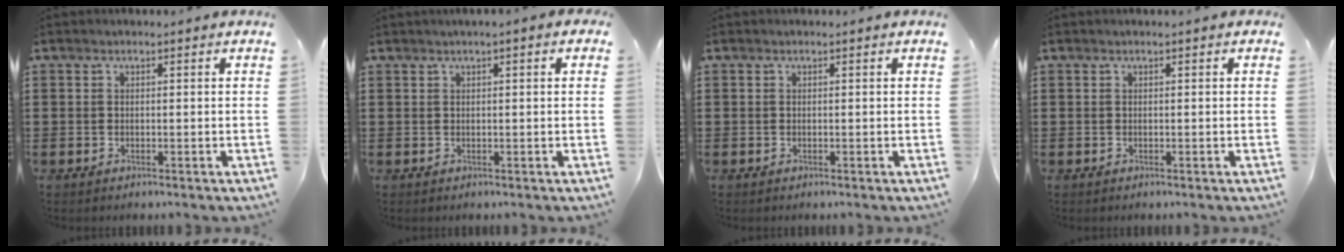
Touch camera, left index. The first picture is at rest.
{"total": 1.1, "force": [0.5, 0.0, 1.0], "torque": [-0.018, -0.001, 0.009]}
{"total": 0.0}
{"total": 0.0}